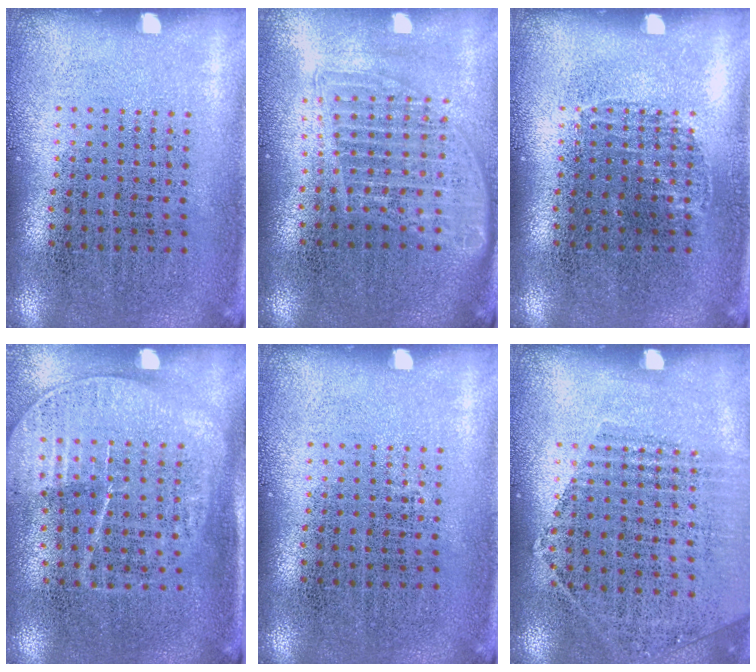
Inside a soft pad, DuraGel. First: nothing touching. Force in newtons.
{"total": 1.6, "press": 1.4, "slide": 0.7}
{"total": 0.5, "press": 0.5, "slide": 0.1}
{"total": 1.7, "press": 1.4, "slide": 0.9}
{"total": 0.0}
{"total": 1.0, "press": 0.9, "slide": 0.5}